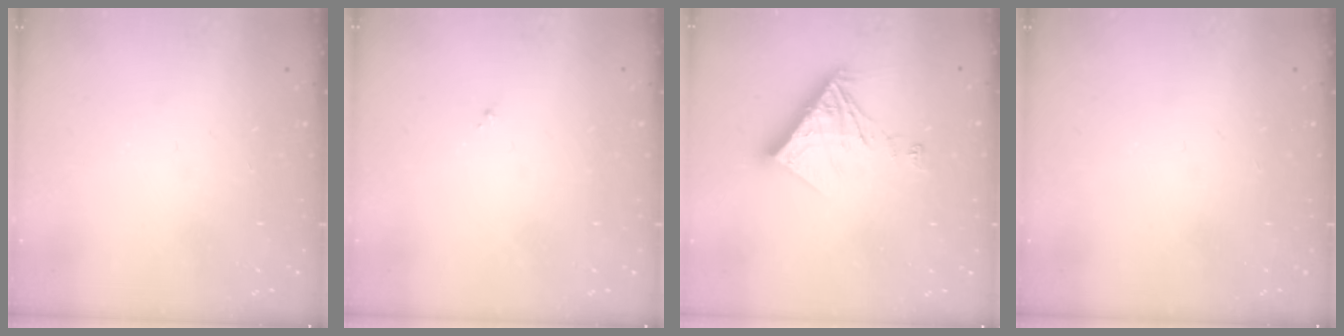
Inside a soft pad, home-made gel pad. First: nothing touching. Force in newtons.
{"total": 0.8, "press": 0.7, "slide": 0.3}
{"total": 11.1, "press": 11.0, "slide": 1.3}
{"total": 0.0}